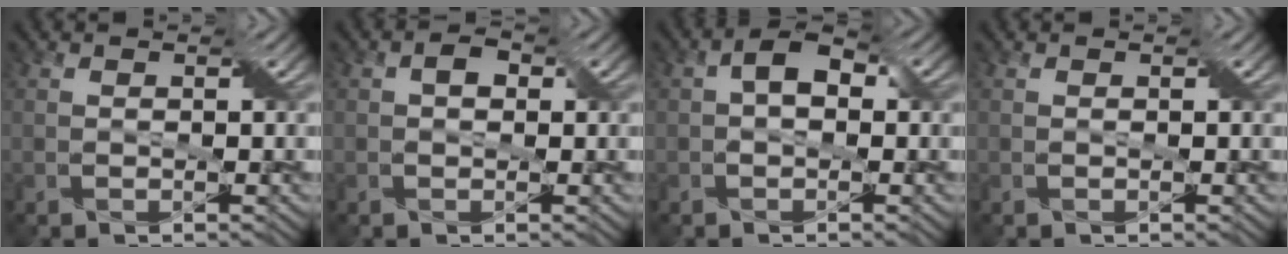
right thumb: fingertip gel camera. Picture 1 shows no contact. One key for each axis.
{"total": 1.8, "fx": 0.1, "fy": 1.3, "fz": 1.2, "tx": -0.022, "ty": 0.003, "tz": -0.002}
{"total": 3.4, "fx": 0.2, "fy": 2.1, "fz": 2.6, "tx": -0.045, "ty": 0.008, "tz": -0.004}
{"total": 0.0}